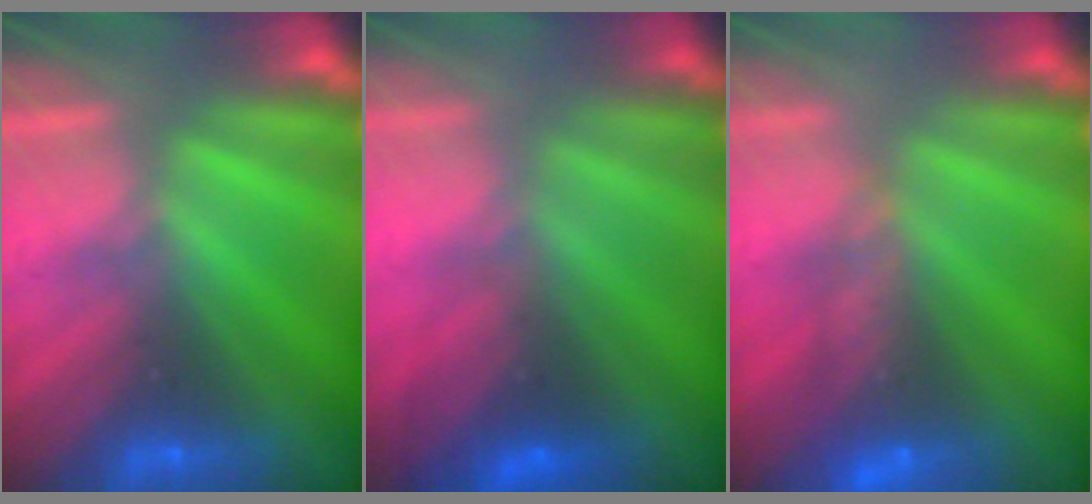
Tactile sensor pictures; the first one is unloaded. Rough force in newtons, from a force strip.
{"total": 3.2}
{"total": 8.7}